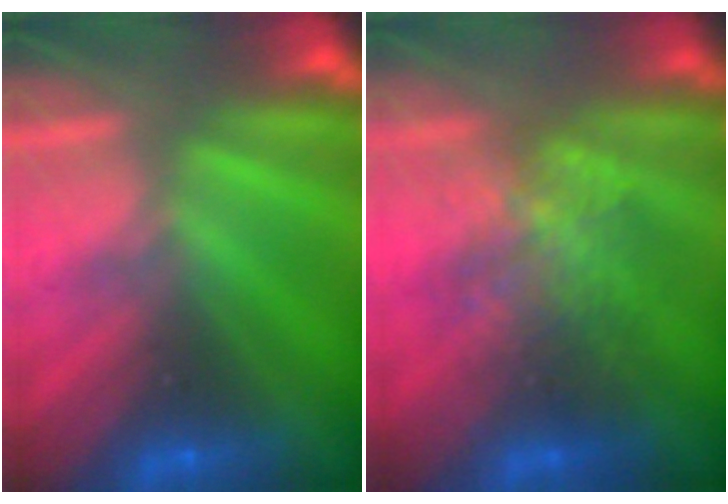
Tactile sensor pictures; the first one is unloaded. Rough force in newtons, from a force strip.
{"total": 2.2}